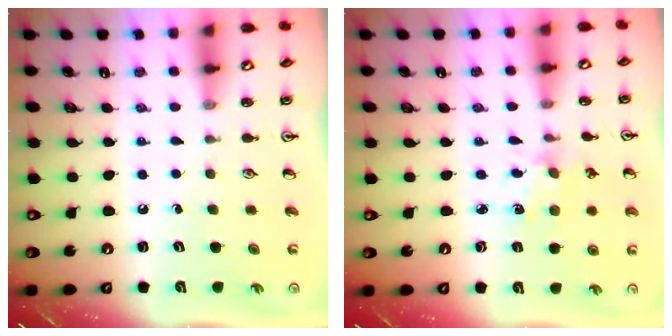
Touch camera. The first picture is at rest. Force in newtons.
{"total": 2.4, "press": 2.4, "slide": 0.0}